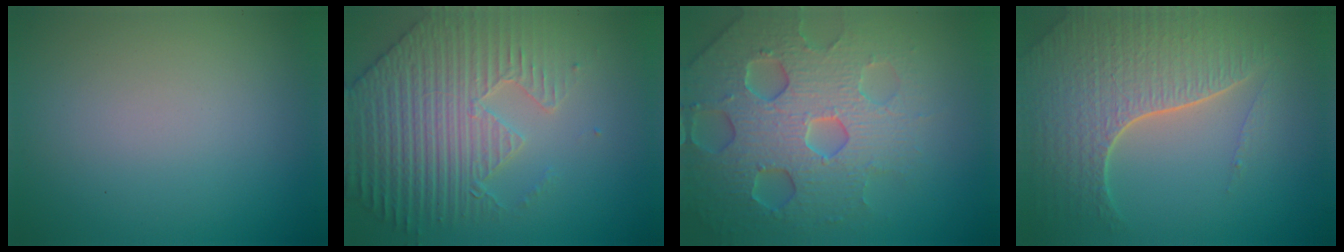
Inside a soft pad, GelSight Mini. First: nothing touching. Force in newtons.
{"total": 6.6, "press": 5.7, "slide": 3.2}
{"total": 7.3, "press": 7.1, "slide": 1.5}
{"total": 7.1, "press": 5.1, "slide": 5.0}